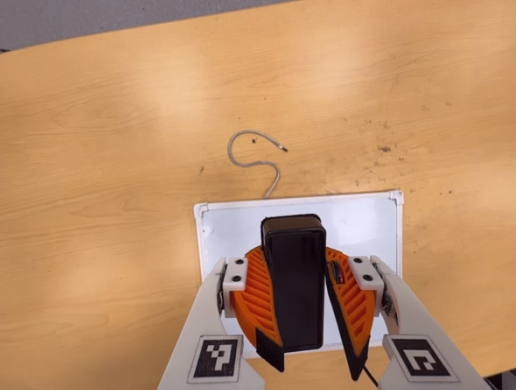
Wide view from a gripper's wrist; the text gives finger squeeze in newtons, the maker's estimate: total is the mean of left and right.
{"total": 11.2, "left": 11.1, "right": 11.2}